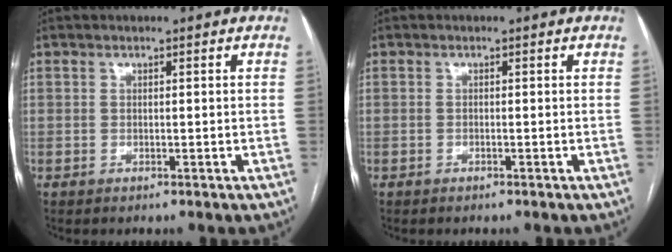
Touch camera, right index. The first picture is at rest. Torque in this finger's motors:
{"motor_torque": [0.04, -0.07, -0.01, 0.00]}